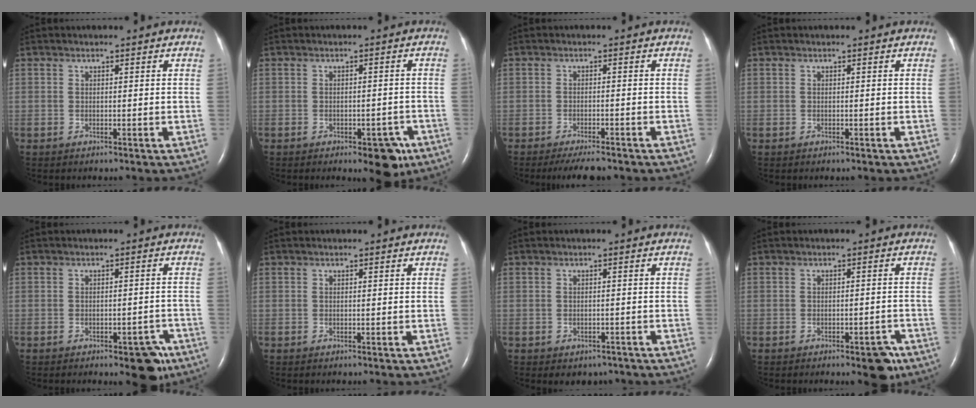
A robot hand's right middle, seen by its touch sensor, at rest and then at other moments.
{"total": 5.7, "force": [-3.4, 2.6, 3.8], "torque": [-0.034, 0.008, -0.037]}
{"total": 5.1, "force": [-4.3, 0.9, 2.6], "torque": [-0.038, -0.009, -0.065]}
{"total": 0.0}
{"total": 5.1, "force": [-3.2, 2.1, 3.4], "torque": [-0.031, 0.011, -0.033]}
{"total": 0.0}
{"total": 3.0, "force": [-2.3, 1.9, 0.7], "torque": [-0.004, 0.007, -0.025]}
{"total": 3.9, "force": [-2.5, 1.4, 2.6], "torque": [-0.023, 0.006, -0.027]}